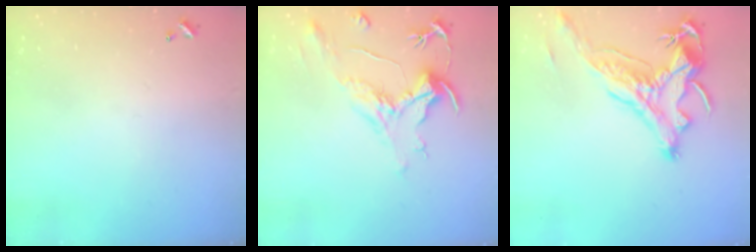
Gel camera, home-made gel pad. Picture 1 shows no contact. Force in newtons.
{"total": 2.1, "press": 1.6, "slide": 1.3}
{"total": 2.9, "press": 2.5, "slide": 1.3}